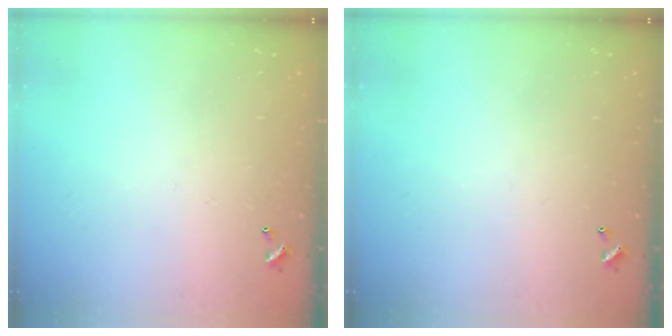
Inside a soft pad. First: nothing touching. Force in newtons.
{"total": 0.0}